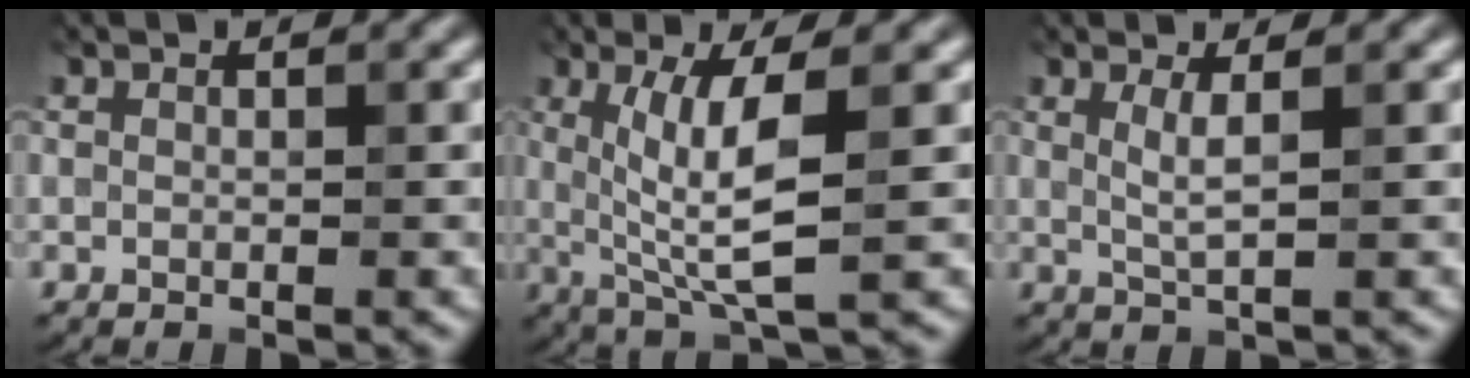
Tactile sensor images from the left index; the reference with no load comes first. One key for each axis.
{"total": 5.9, "fx": 0.6, "fy": 1.0, "fz": 5.8, "tx": -0.110, "ty": -0.004, "tz": 0.015}
{"total": 2.1, "fx": 0.6, "fy": 0.3, "fz": 2.0, "tx": -0.037, "ty": -0.002, "tz": 0.010}